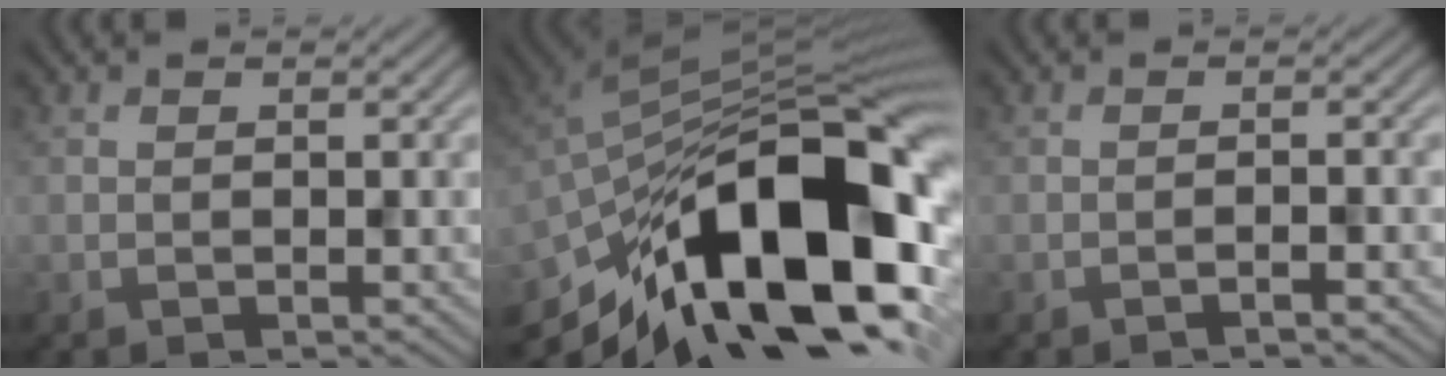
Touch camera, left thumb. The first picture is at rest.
{"total": 18.9, "force": [-8.0, 8.5, 14.8], "torque": [-0.238, -0.010, -0.142]}
{"total": 1.2, "force": [-0.9, 0.0, 0.8], "torque": [-0.009, 0.005, -0.023]}